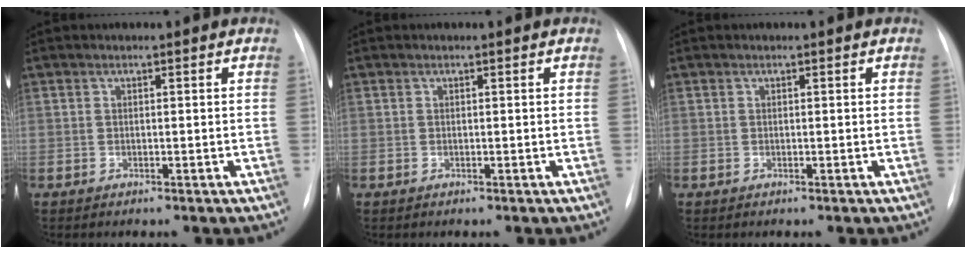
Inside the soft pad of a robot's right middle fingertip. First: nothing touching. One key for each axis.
{"total": 0.0}
{"total": 0.0}